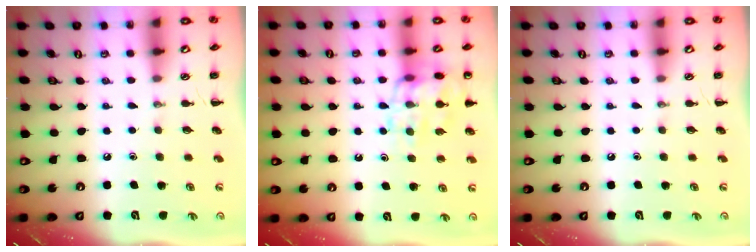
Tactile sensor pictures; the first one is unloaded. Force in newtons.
{"total": 14.3, "press": 14.1, "slide": 2.0}
{"total": 0.0}